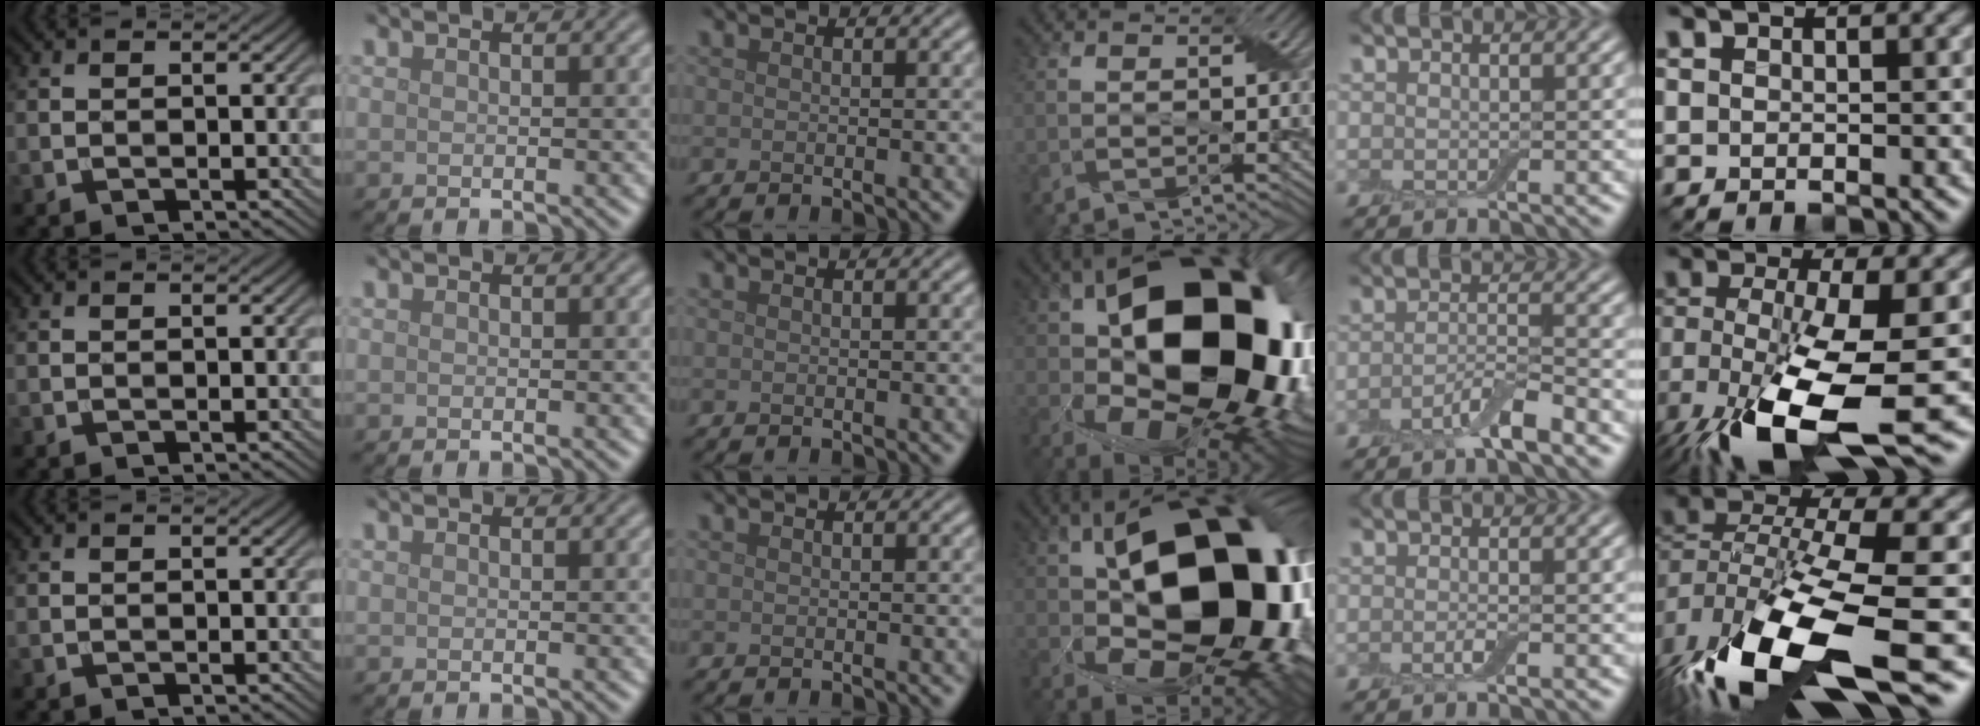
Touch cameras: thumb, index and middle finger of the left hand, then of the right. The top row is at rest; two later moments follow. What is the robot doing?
{"motion": "wrap", "object": "adhesive wrap"}